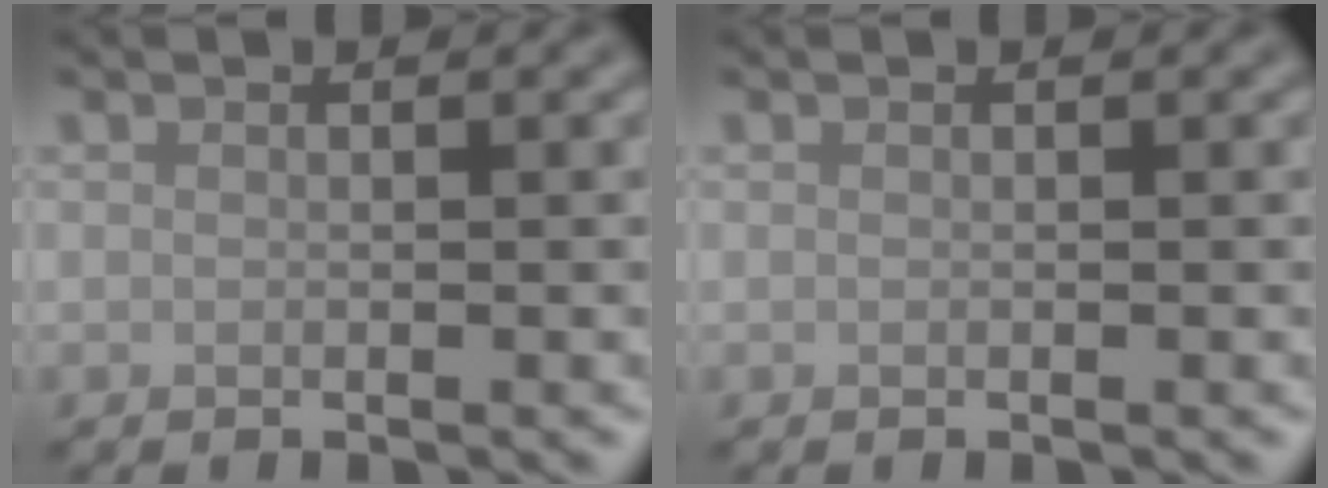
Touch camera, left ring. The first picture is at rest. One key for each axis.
{"total": 0.0}